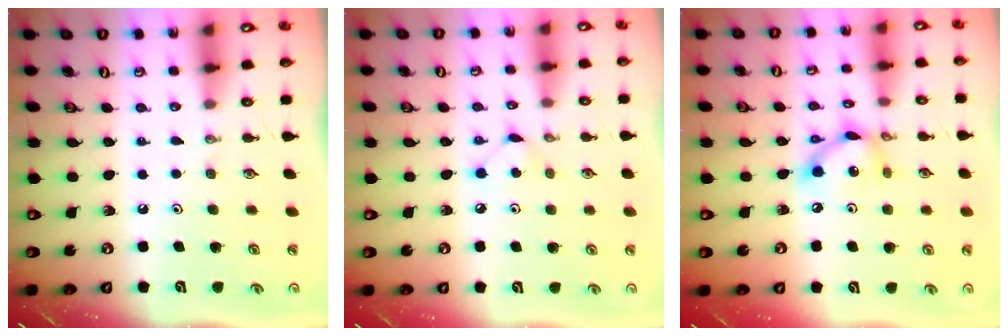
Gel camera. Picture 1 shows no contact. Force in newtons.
{"total": 5.1, "press": 5.1, "slide": 0.4}
{"total": 9.7, "press": 9.7, "slide": 0.6}